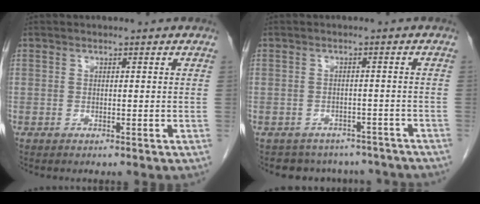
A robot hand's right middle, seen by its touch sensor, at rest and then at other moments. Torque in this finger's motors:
{"motor_torque": [0.02, -0.35, -0.09, 0.00]}